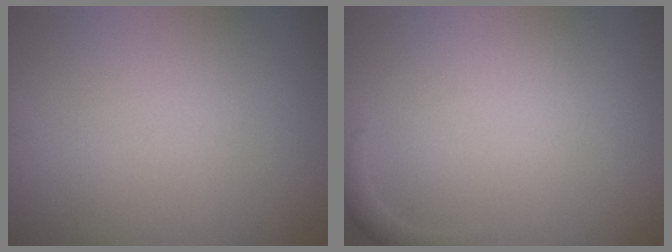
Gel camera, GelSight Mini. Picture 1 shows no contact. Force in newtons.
{"total": 0.6, "press": 0.6, "slide": 0.1}